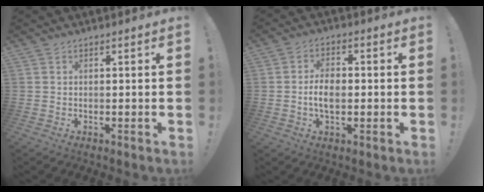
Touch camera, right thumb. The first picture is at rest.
{"total": 6.4, "force": [-1.1, 3.6, 5.1], "torque": [-0.087, 0.004, -0.025]}